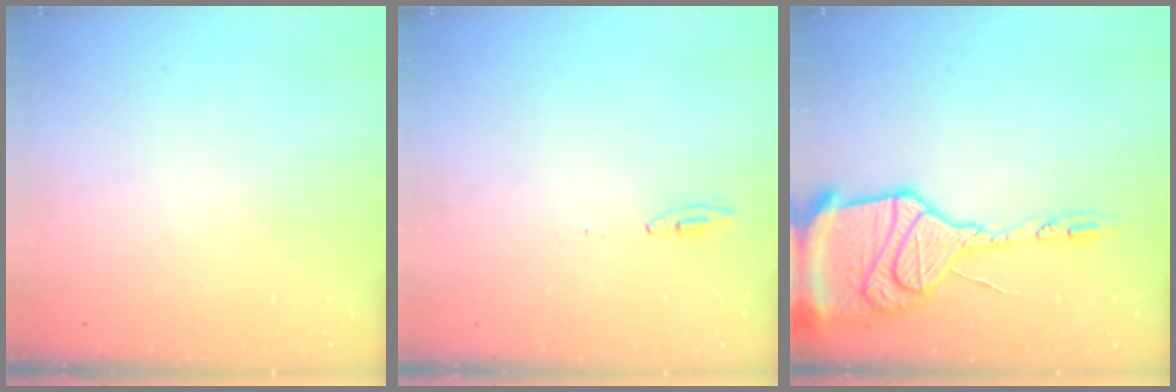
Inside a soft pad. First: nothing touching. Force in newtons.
{"total": 4.3, "press": 4.1, "slide": 1.3}
{"total": 23.1, "press": 22.5, "slide": 4.9}